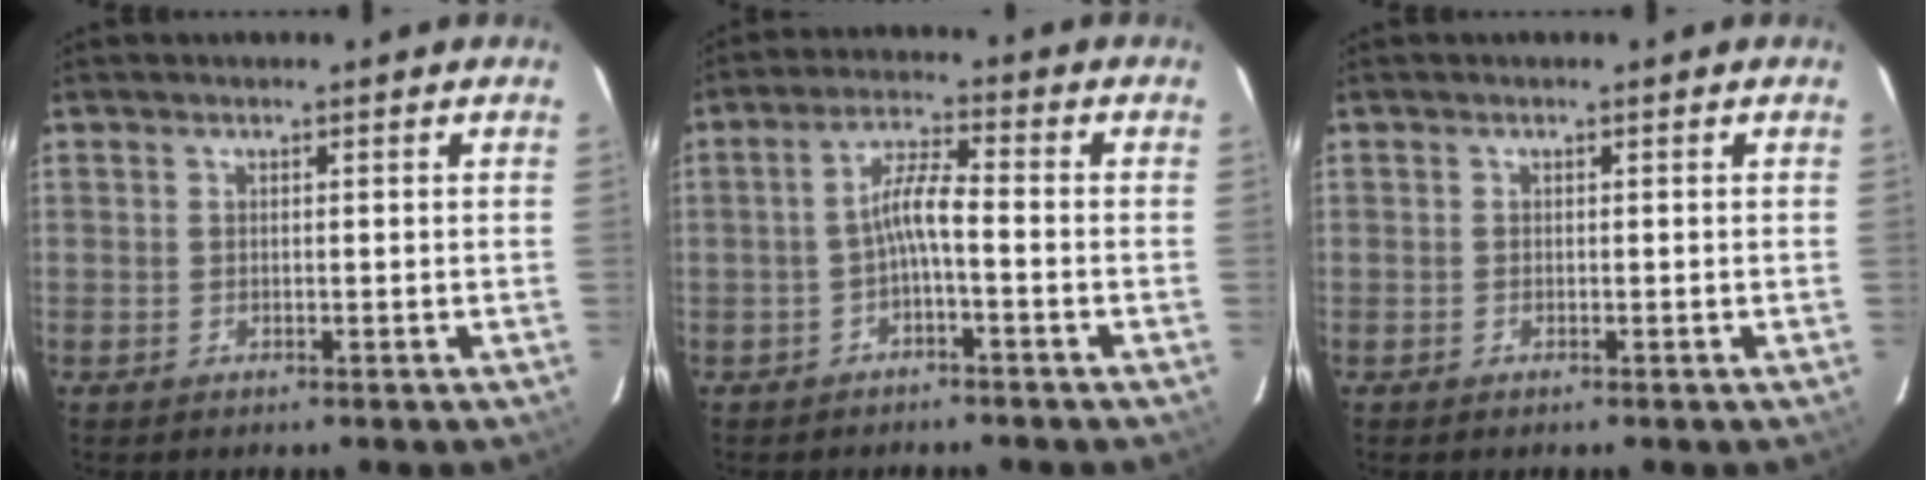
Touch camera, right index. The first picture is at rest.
{"total": 4.5, "force": [-1.8, 0.5, 4.1], "torque": [-0.088, 0.013, -0.033]}
{"total": 0.0}